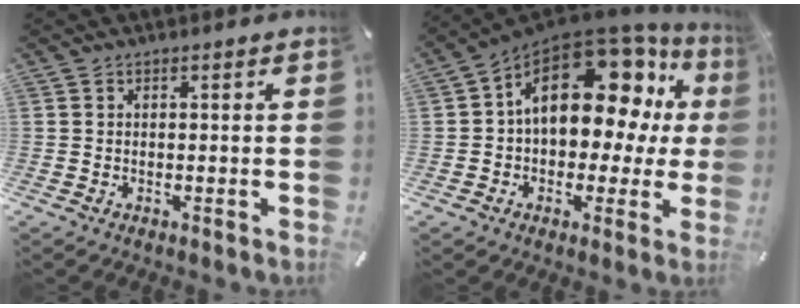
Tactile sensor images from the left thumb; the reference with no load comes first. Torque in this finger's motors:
{"motor_torque": [2.36, 2.65, 1.43, -0.33, 0.27]}